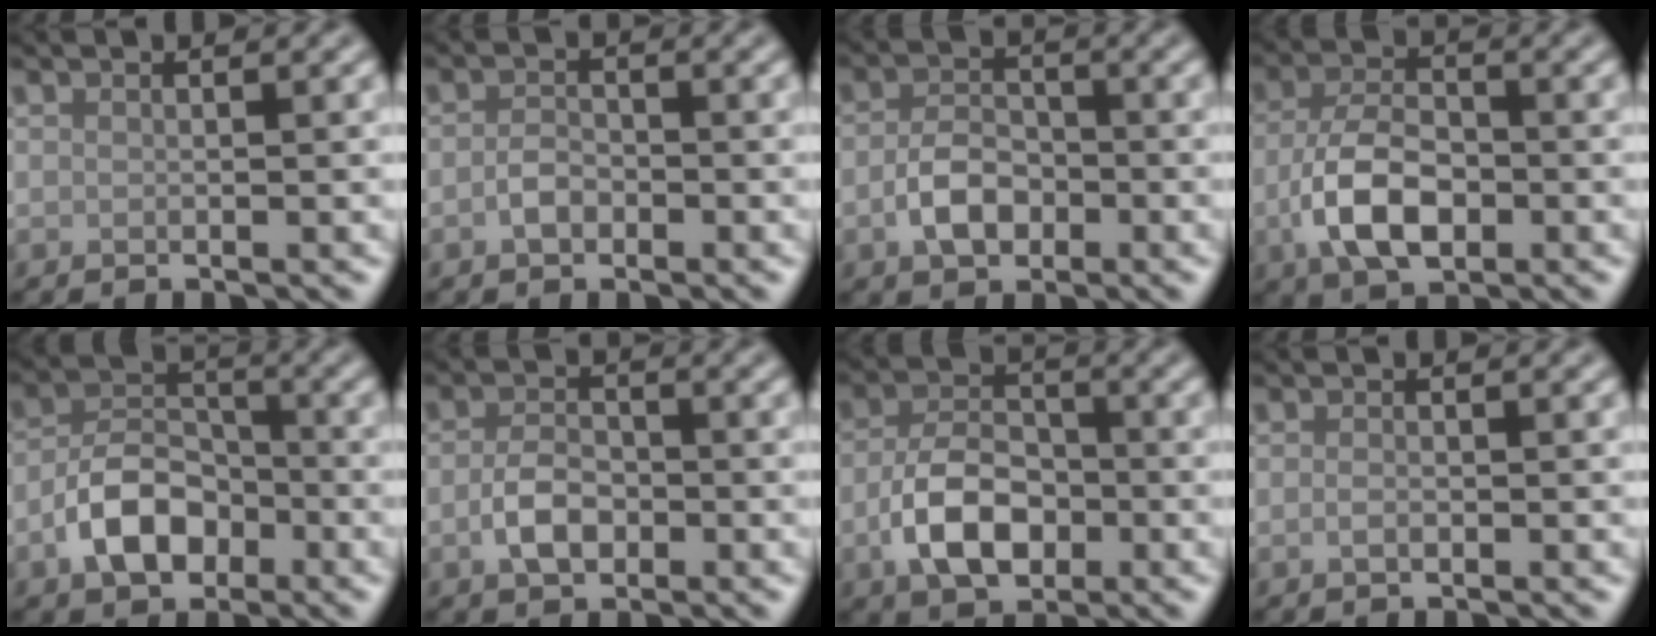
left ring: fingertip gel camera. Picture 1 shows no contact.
{"total": 1.8, "force": [-0.8, 1.2, 1.1], "torque": [-0.023, 0.003, -0.018]}
{"total": 3.7, "force": [-1.2, 2.5, 2.4], "torque": [-0.046, 0.003, -0.027]}
{"total": 6.1, "force": [-2.0, 3.4, 4.7], "torque": [-0.093, -0.001, -0.044]}
{"total": 5.6, "force": [-2.5, 3.7, 3.5], "torque": [-0.062, 0.006, -0.051]}
{"total": 3.3, "force": [-0.9, 2.1, 2.3], "torque": [-0.046, 0.001, -0.021]}
{"total": 6.0, "force": [-1.9, 3.8, 4.3], "torque": [-0.083, 0.000, -0.040]}
{"total": 0.9, "force": [-0.3, 0.5, 0.7], "torque": [-0.016, -0.001, -0.005]}